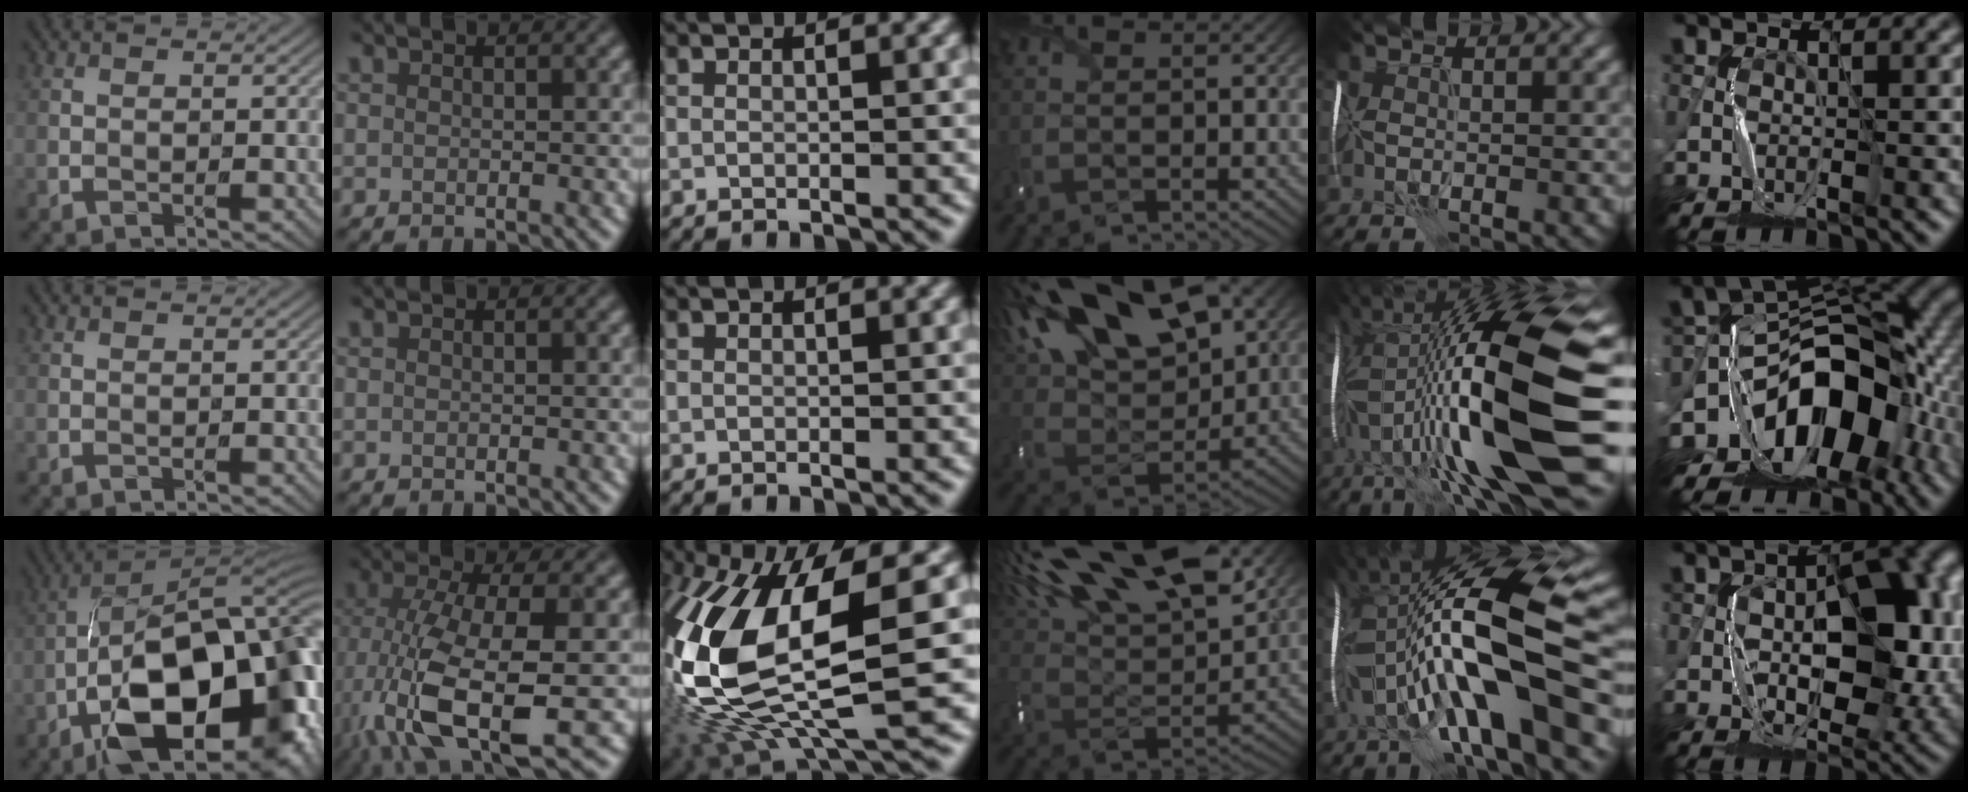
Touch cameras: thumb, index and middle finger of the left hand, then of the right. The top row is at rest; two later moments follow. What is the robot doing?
{"motion": "wrap", "object": "thread"}